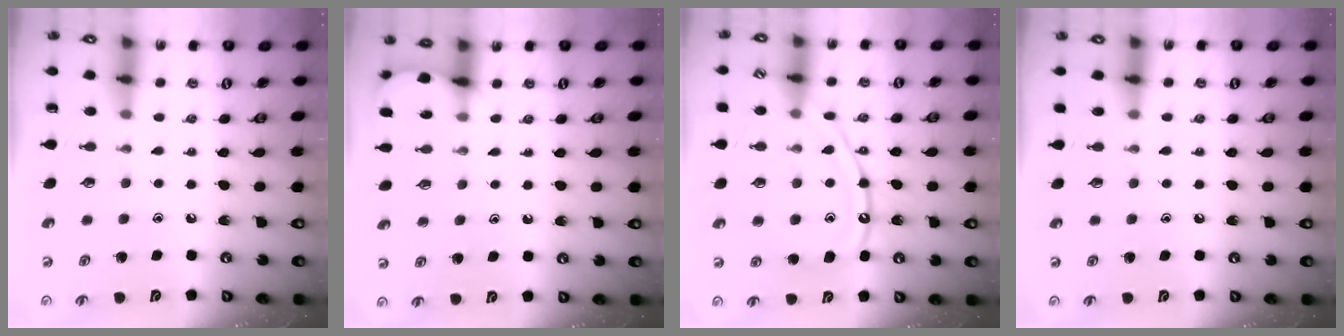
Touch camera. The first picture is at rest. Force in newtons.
{"total": 3.8, "press": 3.8, "slide": 0.4}
{"total": 13.6, "press": 13.5, "slide": 1.1}
{"total": 3.6, "press": 3.6, "slide": 0.4}